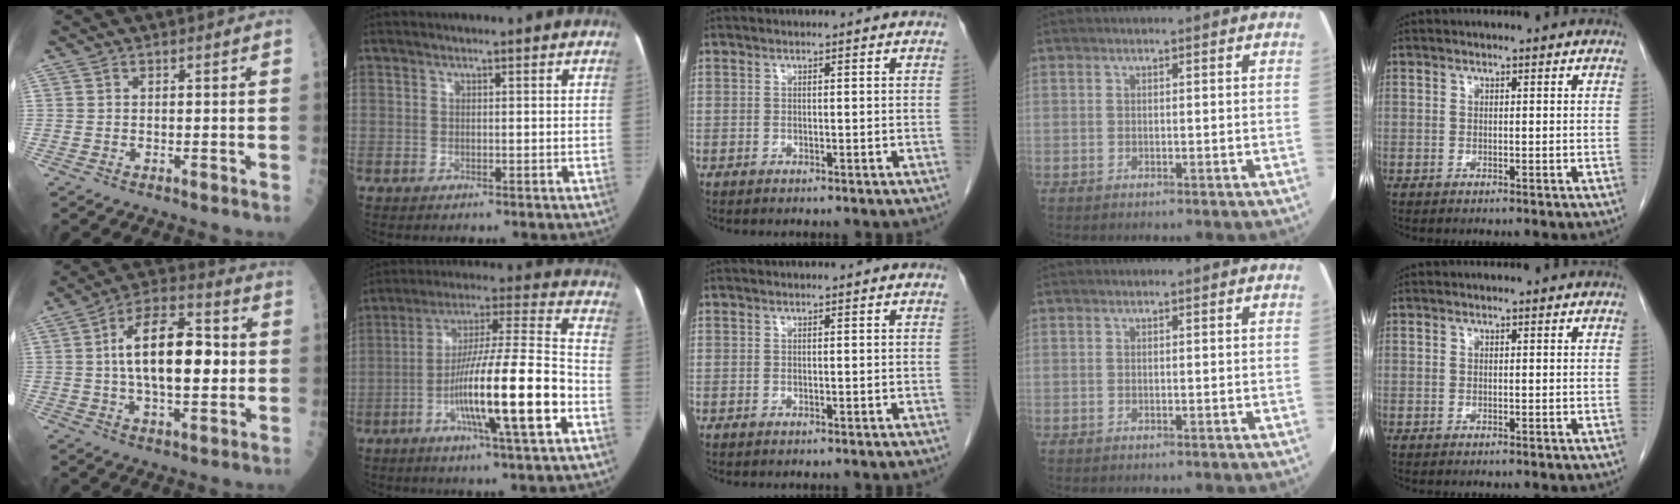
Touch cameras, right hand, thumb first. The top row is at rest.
{"thumb": {"total": 17.6, "force": [1.2, 8.3, 15.5], "torque": [-0.241, 0.023, 0.015]}, "index": {"total": 17.9, "force": [-6.1, 0.4, 16.8], "torque": [-0.289, -0.002, -0.103]}}